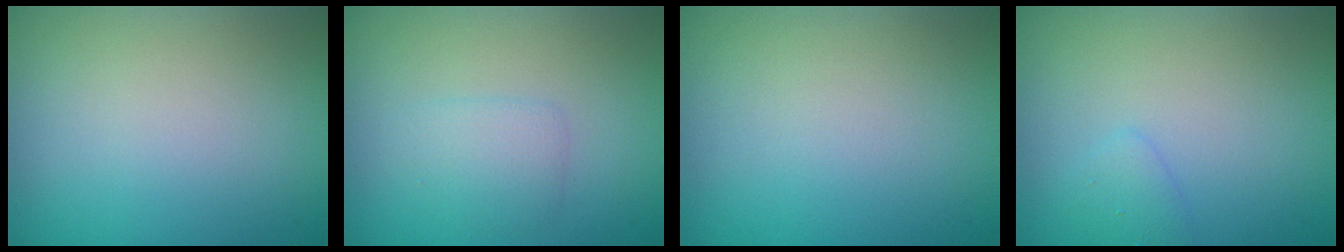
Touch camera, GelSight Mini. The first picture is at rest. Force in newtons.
{"total": 1.9, "press": 1.9, "slide": 0.1}
{"total": 0.0}
{"total": 1.2, "press": 1.2, "slide": 0.0}